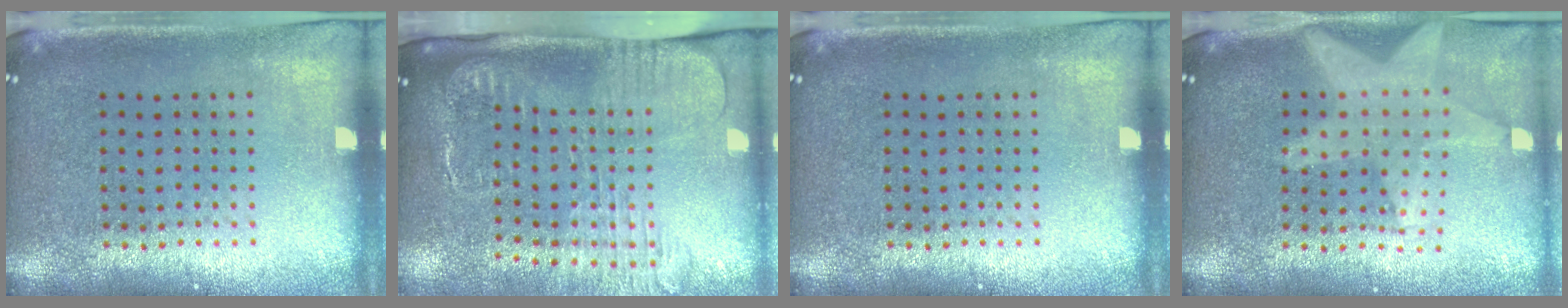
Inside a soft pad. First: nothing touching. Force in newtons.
{"total": 2.6, "press": 2.0, "slide": 1.7}
{"total": 0.0}
{"total": 2.2, "press": 1.8, "slide": 1.3}